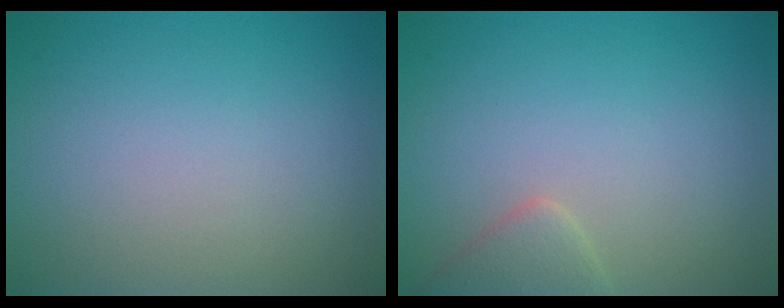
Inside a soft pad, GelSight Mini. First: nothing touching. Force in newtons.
{"total": 1.9, "press": 1.9, "slide": 0.2}